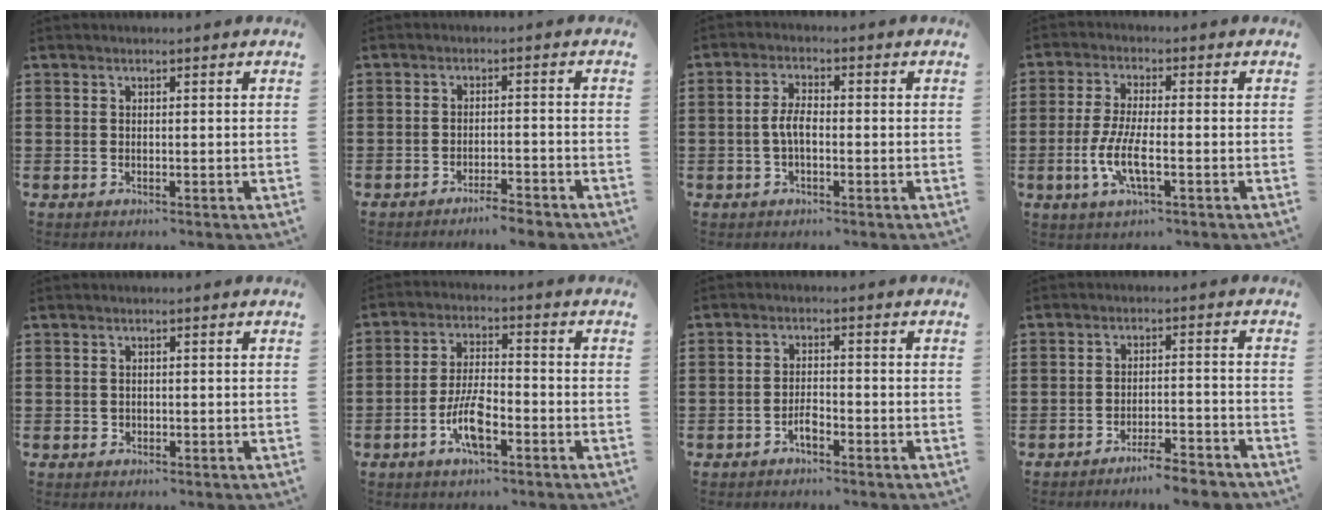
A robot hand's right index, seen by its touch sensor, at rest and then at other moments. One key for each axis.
{"total": 3.1, "fx": -2.9, "fy": 0.0, "fz": 1.0, "tx": -0.018, "ty": 0.001, "tz": -0.059}
{"total": 3.6, "fx": -0.7, "fy": 1.6, "fz": 3.2, "tx": -0.082, "ty": -0.002, "tz": -0.020}
{"total": 6.2, "fx": -2.1, "fy": 1.7, "fz": 5.6, "tx": -0.129, "ty": -0.010, "tz": -0.047}
{"total": 0.5, "fx": 0.0, "fy": 0.5, "fz": 0.1, "tx": -0.004, "ty": 0.003, "tz": -0.001}
{"total": 7.0, "fx": -3.1, "fy": 2.3, "fz": 5.9, "tx": -0.134, "ty": -0.005, "tz": -0.064}
{"total": 2.4, "fx": -1.7, "fy": 0.7, "fz": 1.5, "tx": -0.028, "ty": 0.005, "tz": -0.033}
{"total": 4.3, "fx": -4.1, "fy": -0.2, "fz": 1.4, "tx": -0.023, "ty": -0.003, "tz": -0.080}